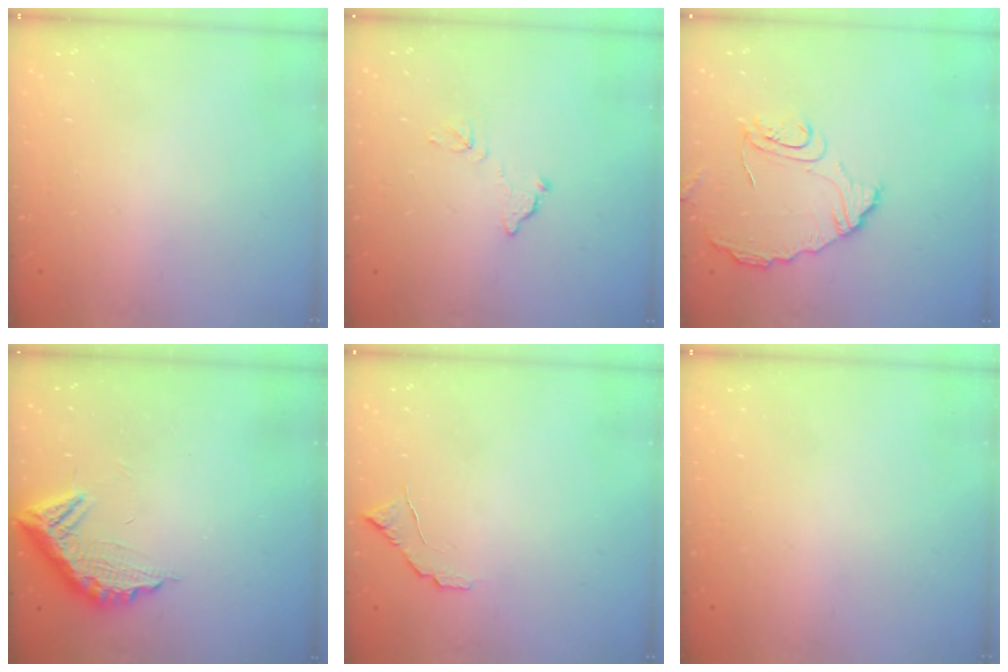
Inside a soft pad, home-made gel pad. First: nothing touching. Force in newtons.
{"total": 7.7, "press": 7.7, "slide": 0.4}
{"total": 10.6, "press": 10.6, "slide": 0.7}
{"total": 11.5, "press": 11.4, "slide": 0.8}
{"total": 6.2, "press": 6.2, "slide": 0.5}
{"total": 0.0}